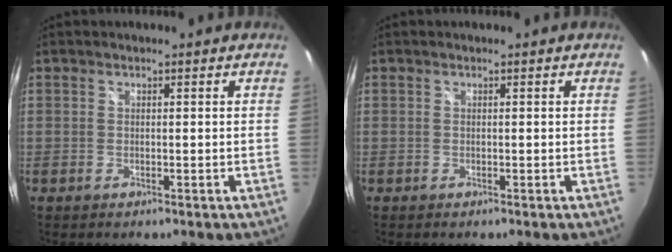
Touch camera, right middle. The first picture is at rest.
{"total": 0.0}